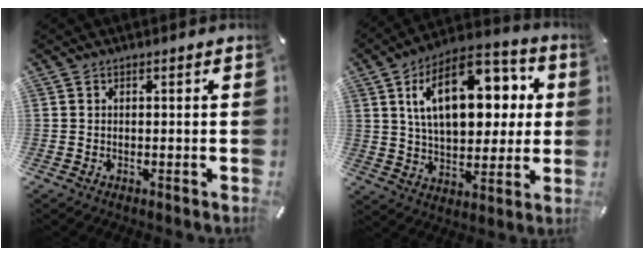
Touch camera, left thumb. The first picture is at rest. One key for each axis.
{"total": 21.1, "fx": 6.9, "fy": 12.0, "fz": 16.0, "tx": -0.269, "ty": -0.004, "tz": 0.111}